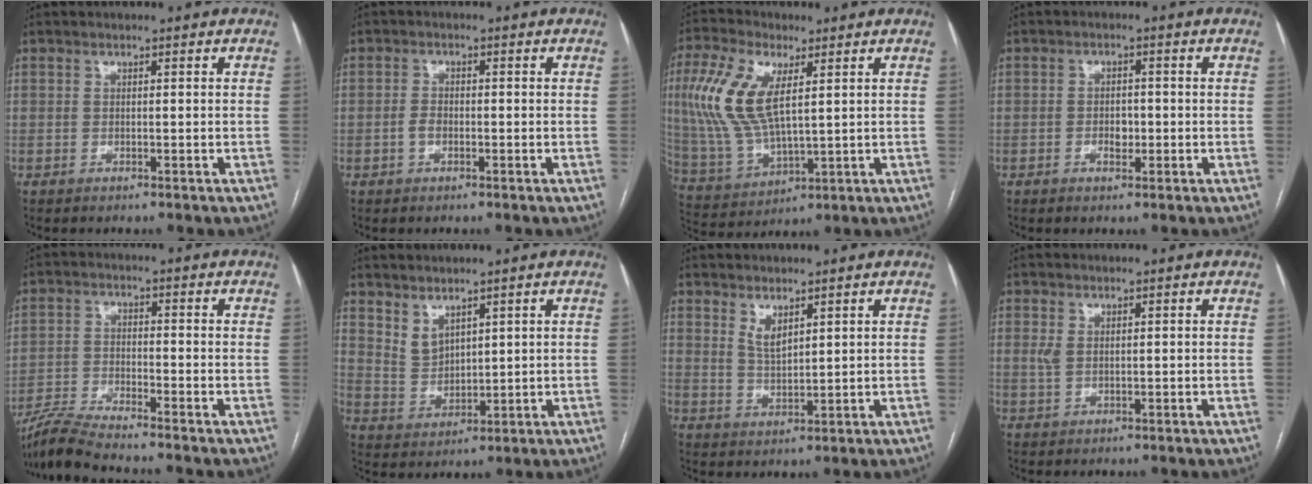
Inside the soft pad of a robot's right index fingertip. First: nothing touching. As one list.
[{"total": 2.1, "force": [-0.6, 1.3, 1.5], "torque": [-0.029, 0.006, -0.011]}, {"total": 13.2, "force": [3.6, 5.4, 11.5], "torque": [-0.271, 0.009, 0.078]}, {"total": 2.7, "force": [-0.7, 1.6, 2.0], "torque": [-0.030, 0.005, -0.009]}, {"total": 6.5, "force": [-6.0, -1.0, 2.4], "torque": [-0.053, -0.022, -0.119]}, {"total": 4.3, "force": [3.2, 2.4, 1.7], "torque": [-0.038, -0.002, 0.078]}, {"total": 3.2, "force": [2.2, 1.0, 2.1], "torque": [-0.043, -0.009, 0.049]}, {"total": 1.9, "force": [0.6, 1.2, 1.4], "torque": [-0.035, 0.004, 0.017]}]